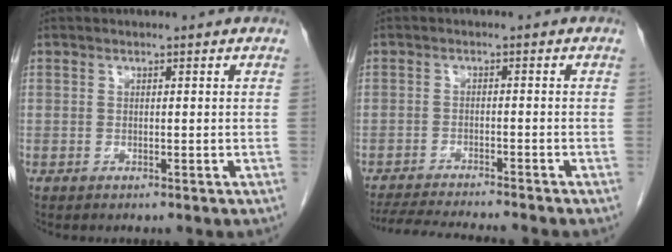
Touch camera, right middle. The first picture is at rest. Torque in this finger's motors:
{"motor_torque": [0.62, -0.52, 0.05, 0.02]}